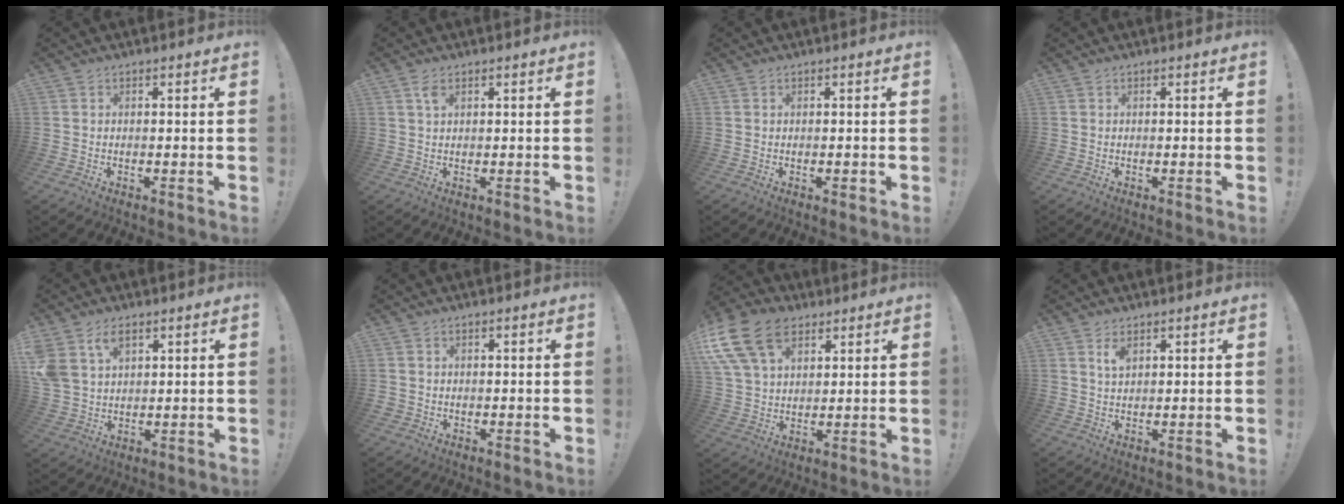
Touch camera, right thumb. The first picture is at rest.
{"total": 2.7, "force": [1.3, 1.3, 2.0], "torque": [-0.042, 0.003, 0.023]}
{"total": 0.7, "force": [-0.5, 0.2, 0.5], "torque": [-0.002, -0.001, -0.009]}
{"total": 0.0}
{"total": 8.5, "force": [4.6, 5.5, 4.6], "torque": [-0.096, -0.010, 0.093]}
{"total": 1.3, "force": [0.2, 1.3, 0.3], "torque": [0.003, -0.001, 0.002]}
{"total": 17.5, "force": [8.4, 11.6, 10.1], "torque": [-0.203, -0.037, 0.157]}
{"total": 3.2, "force": [1.7, 1.4, 2.3], "torque": [-0.041, -0.003, 0.030]}